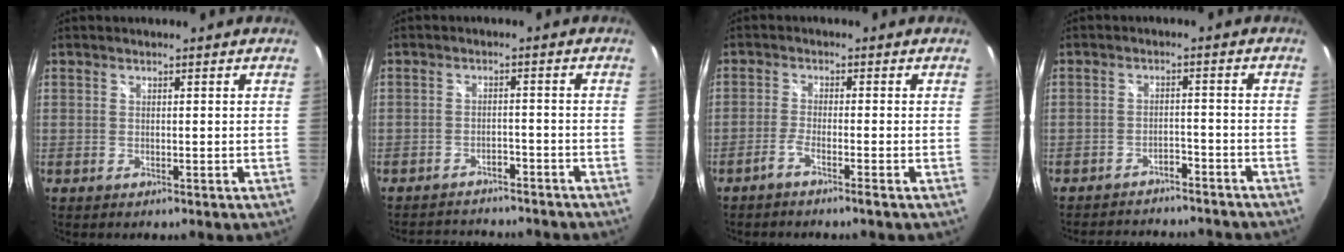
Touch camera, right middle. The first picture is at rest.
{"total": 10.5, "force": [-9.3, 3.1, 3.6], "torque": [-0.077, 0.002, -0.125]}
{"total": 2.5, "force": [-1.8, -0.5, 1.6], "torque": [-0.047, 0.000, -0.038]}
{"total": 13.5, "force": [-12.1, 3.7, 4.8], "torque": [-0.100, 0.004, -0.158]}